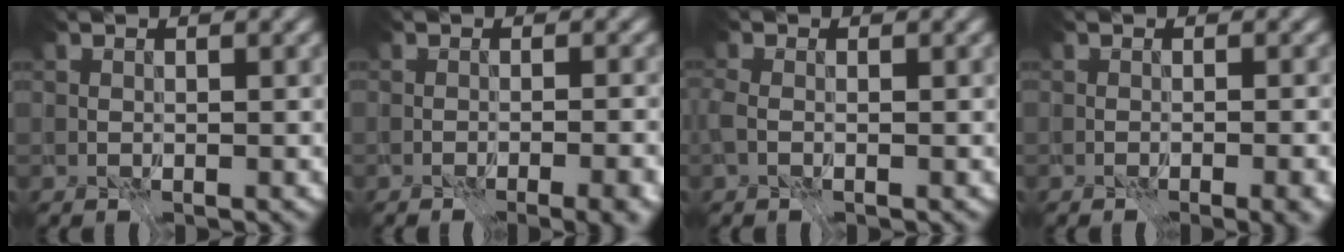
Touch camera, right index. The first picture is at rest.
{"total": 7.4, "force": [-4.5, 3.1, 5.0], "torque": [-0.032, -0.004, -0.041]}
{"total": 3.3, "force": [-1.1, 2.1, 2.3], "torque": [-0.044, 0.000, -0.025]}
{"total": 5.3, "force": [-2.8, 2.3, 3.9], "torque": [-0.021, -0.016, -0.026]}